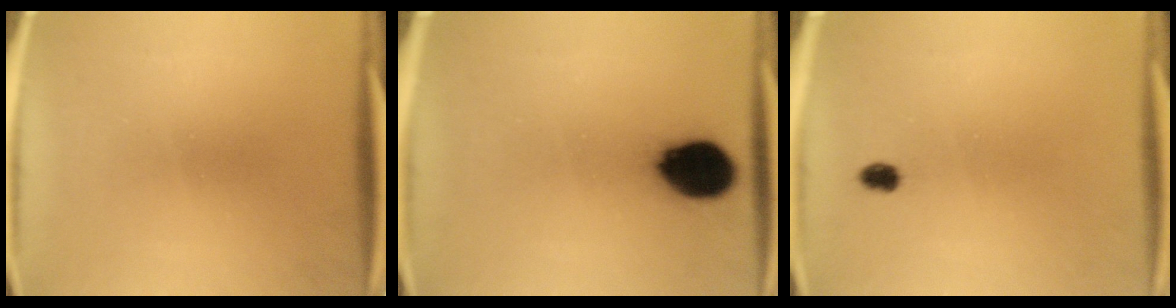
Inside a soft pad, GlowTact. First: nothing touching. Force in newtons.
{"total": 12.8}
{"total": 1.9}